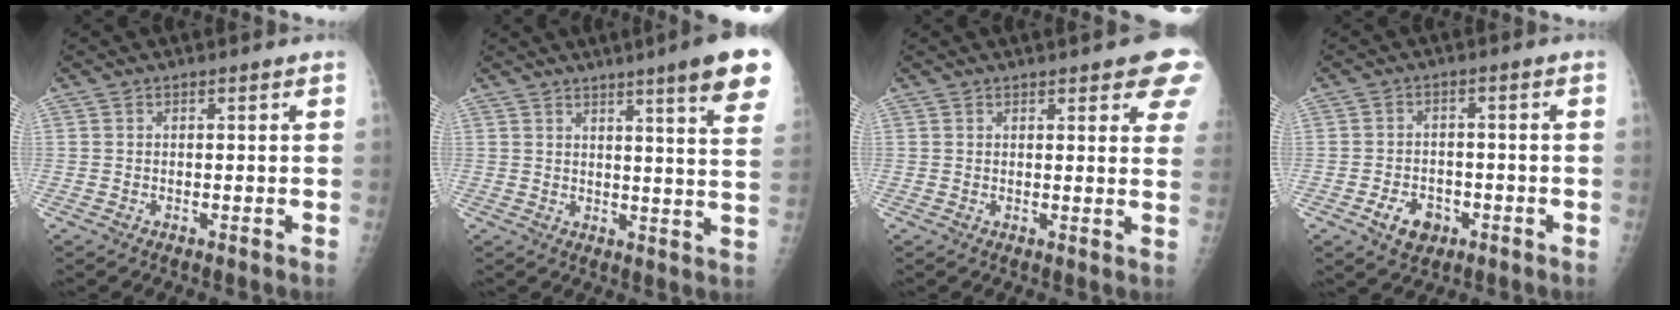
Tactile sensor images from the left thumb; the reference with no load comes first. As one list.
[{"total": 13.4, "force": [8.4, 0.6, 10.4], "torque": [-0.120, -0.039, 0.092]}, {"total": 9.4, "force": [5.8, 2.7, 7.0], "torque": [-0.055, -0.017, 0.061]}, {"total": 5.6, "force": [-2.7, 3.9, 2.9], "torque": [-0.036, 0.017, -0.039]}]